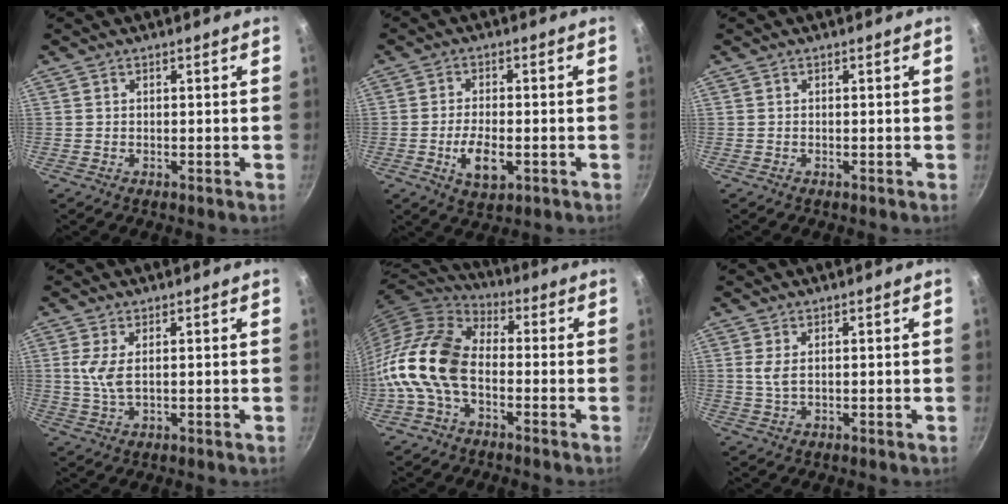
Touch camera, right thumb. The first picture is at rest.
{"total": 7.0, "force": [-2.0, 3.4, 5.8], "torque": [-0.100, 0.005, -0.031]}
{"total": 0.0}
{"total": 4.2, "force": [0.9, 1.6, 3.8], "torque": [-0.086, -0.003, 0.022]}
{"total": 13.5, "force": [-3.4, 8.3, 10.0], "torque": [-0.183, 0.038, -0.086]}
{"total": 2.3, "force": [0.6, 0.8, 2.0], "torque": [-0.043, -0.004, 0.015]}